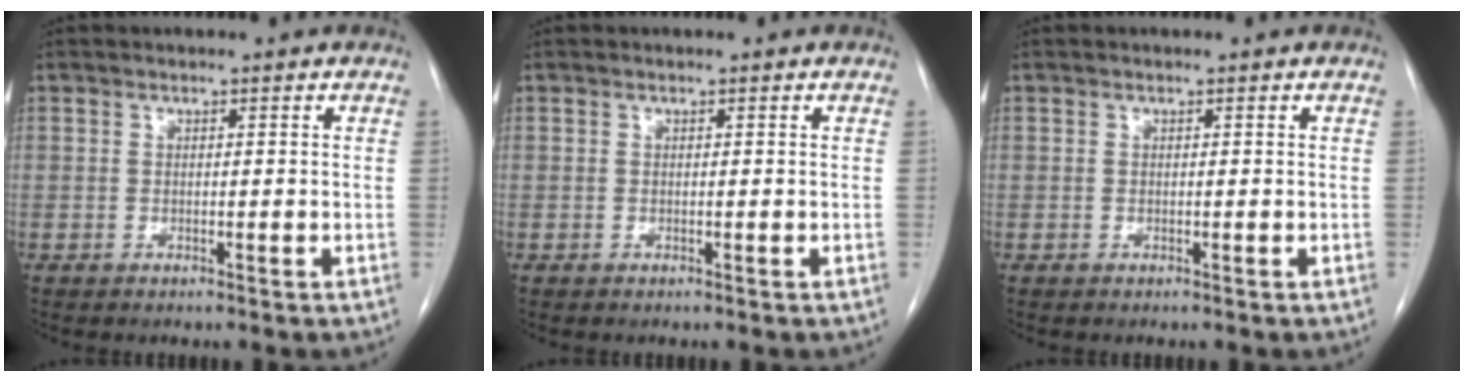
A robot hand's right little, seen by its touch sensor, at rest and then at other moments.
{"total": 0.0}
{"total": 0.0}